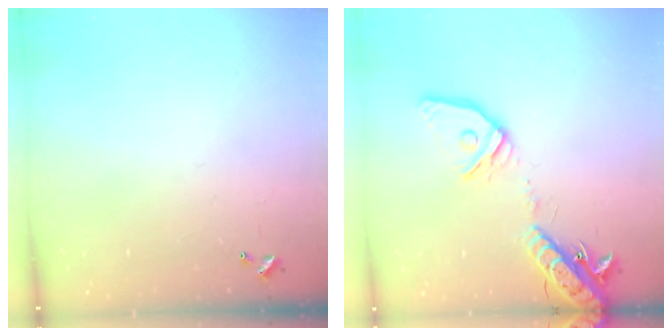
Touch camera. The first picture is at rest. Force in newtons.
{"total": 18.0, "press": 17.6, "slide": 3.9}